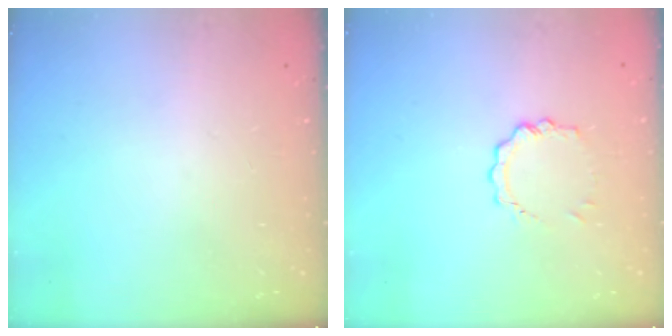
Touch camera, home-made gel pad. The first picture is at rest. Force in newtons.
{"total": 4.0, "press": 3.9, "slide": 0.4}